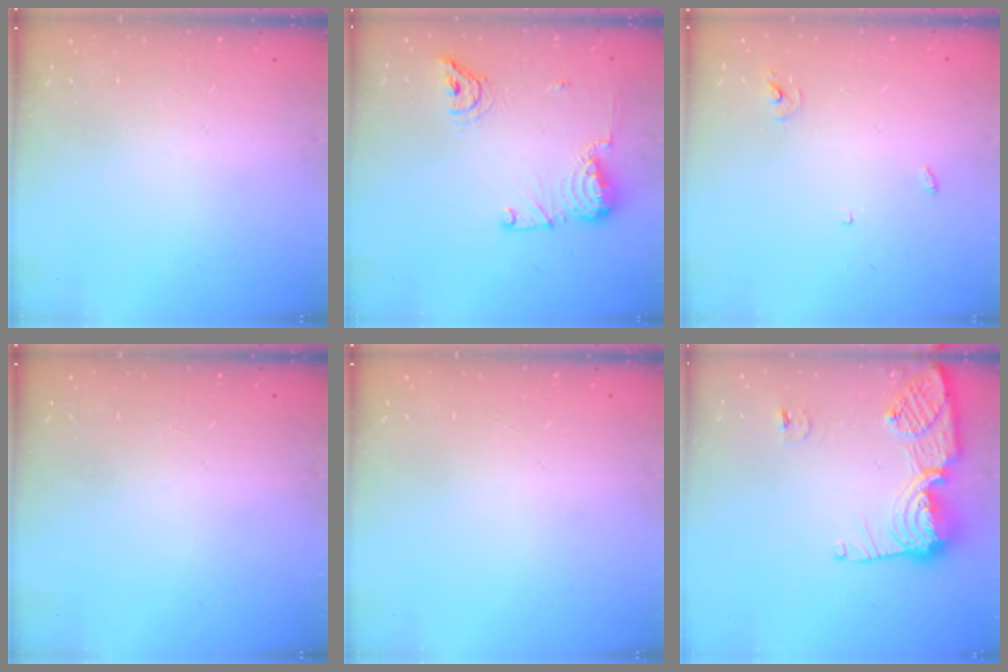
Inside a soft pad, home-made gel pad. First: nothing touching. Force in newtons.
{"total": 11.6, "press": 11.5, "slide": 1.6}
{"total": 2.4, "press": 2.4, "slide": 0.1}
{"total": 0.0}
{"total": 0.0}
{"total": 14.0, "press": 13.9, "slide": 1.4}